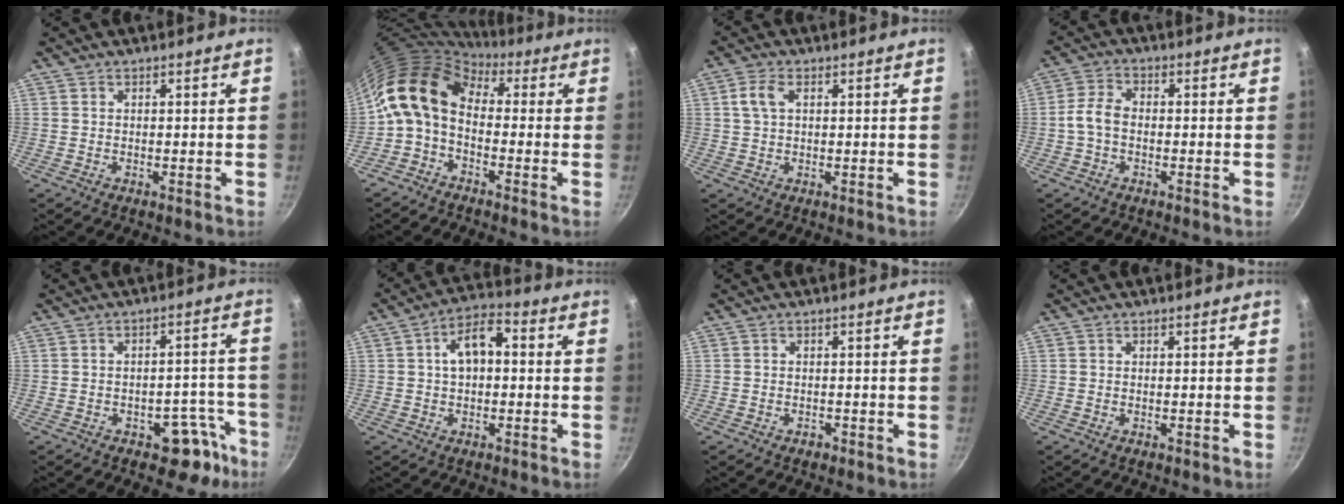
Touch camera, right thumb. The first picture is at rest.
{"total": 12.0, "force": [-0.8, 8.2, 8.8], "torque": [-0.160, 0.058, -0.032]}
{"total": 3.7, "force": [1.2, 2.2, 2.8], "torque": [-0.069, 0.009, 0.022]}
{"total": 4.8, "force": [-0.8, 3.1, 3.5], "torque": [-0.071, 0.018, -0.022]}
{"total": 8.5, "force": [-5.1, 4.5, 5.1], "torque": [-0.032, 0.049, -0.061]}
{"total": 7.9, "force": [0.9, 4.6, 6.3], "torque": [-0.100, 0.027, 0.005]}
{"total": 0.9, "force": [-0.7, 0.6, 0.2], "torque": [-0.001, 0.002, -0.011]}
{"total": 0.0}